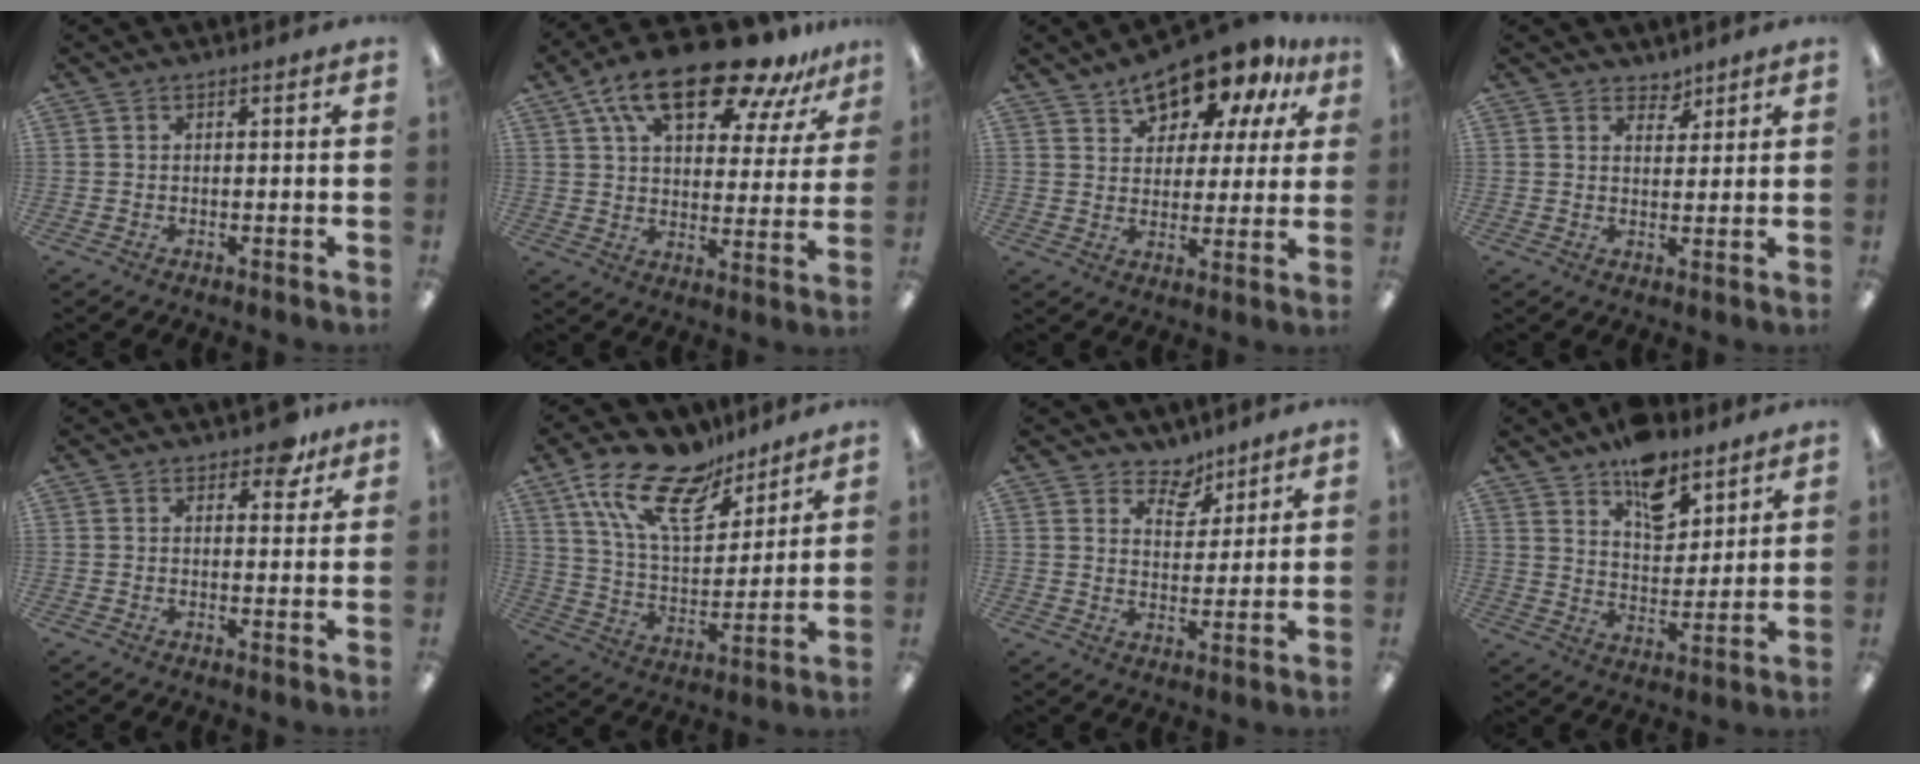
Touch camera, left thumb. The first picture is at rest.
{"total": 21.5, "force": [14.1, 8.8, 13.6], "torque": [-0.224, -0.074, 0.240]}
{"total": 12.7, "force": [10.4, 5.6, 4.7], "torque": [-0.075, -0.073, 0.188]}
{"total": 3.4, "force": [2.8, 1.7, 0.6], "torque": [0.007, -0.020, 0.048]}
{"total": 5.4, "force": [3.7, 2.7, 2.8], "torque": [-0.023, -0.014, 0.061]}
{"total": 19.3, "force": [13.3, 8.5, 11.1], "torque": [-0.209, -0.065, 0.240]}
{"total": 6.3, "force": [5.2, 3.5, 1.0], "torque": [-0.010, -0.037, 0.093]}
{"total": 11.4, "force": [8.4, 5.8, 4.9], "torque": [-0.061, -0.050, 0.150]}